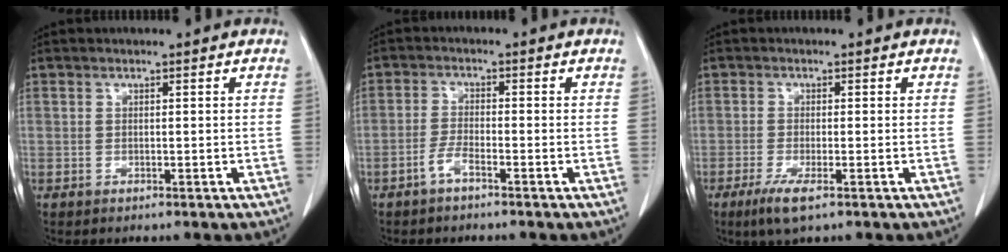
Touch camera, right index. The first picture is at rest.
{"total": 2.5, "force": [-1.8, 0.1, 1.7], "torque": [-0.038, 0.000, -0.038]}
{"total": 4.1, "force": [-2.3, 0.6, 3.3], "torque": [-0.069, -0.012, -0.042]}